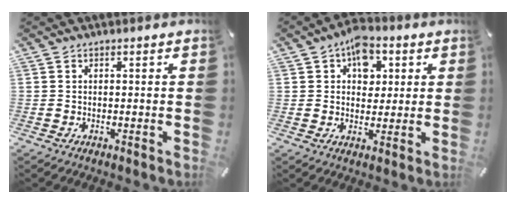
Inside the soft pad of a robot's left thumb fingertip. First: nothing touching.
{"total": 8.2, "force": [3.1, 6.2, 4.3], "torque": [-0.050, -0.006, 0.051]}